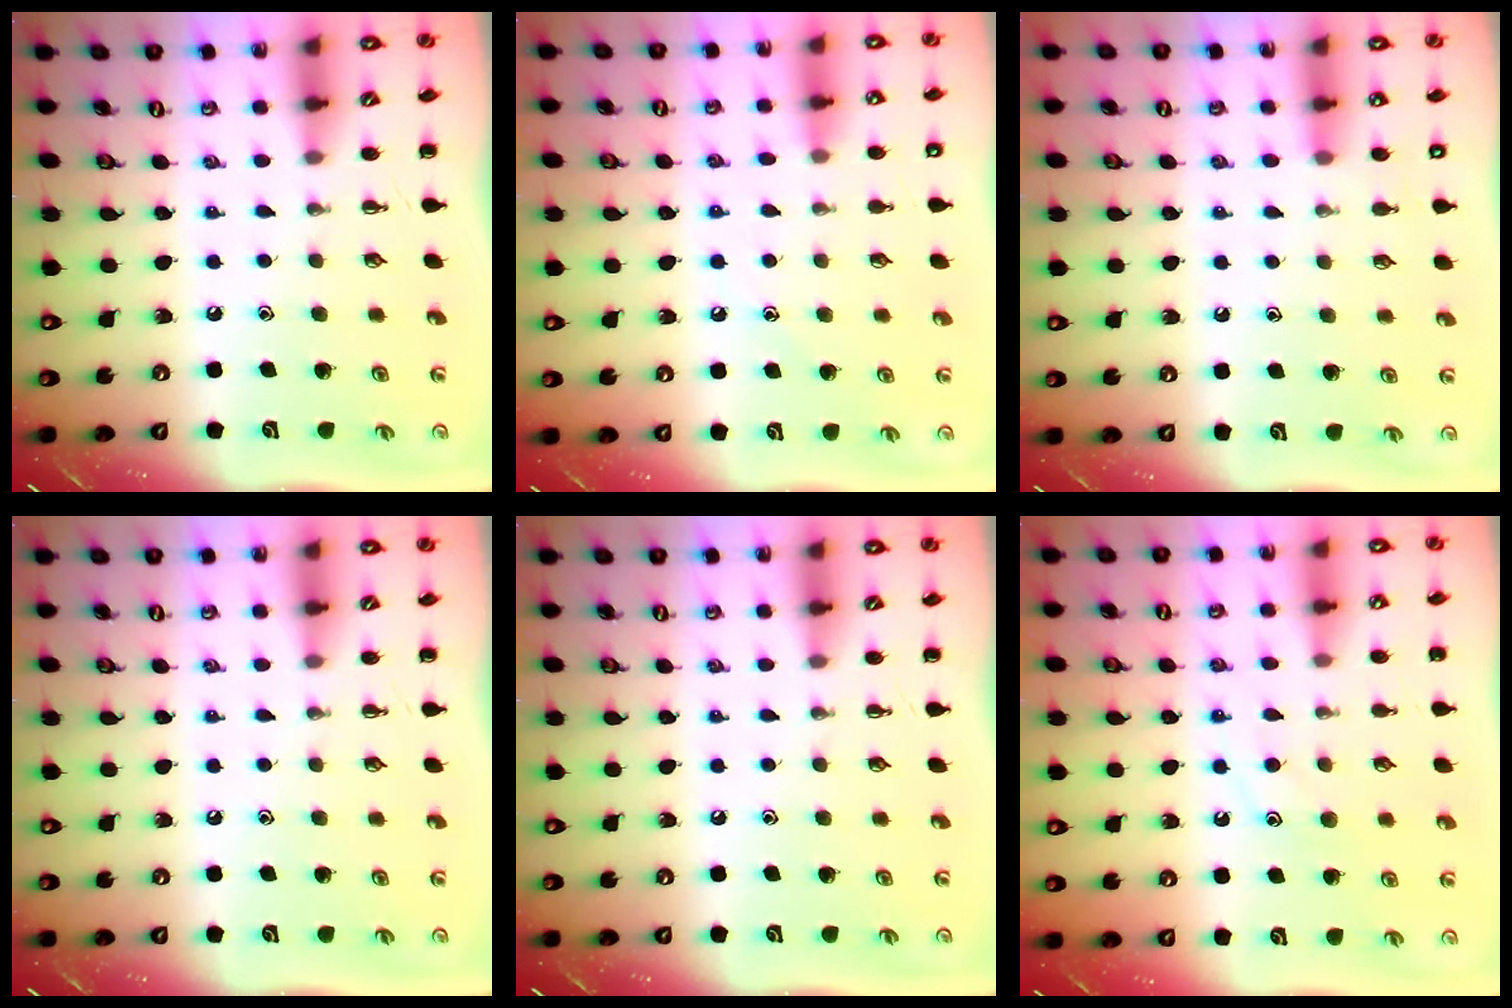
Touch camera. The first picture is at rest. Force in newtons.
{"total": 9.6, "press": 9.3, "slide": 2.5}
{"total": 6.8, "press": 6.6, "slide": 1.9}
{"total": 0.0}
{"total": 0.0}
{"total": 10.0, "press": 9.9, "slide": 1.1}